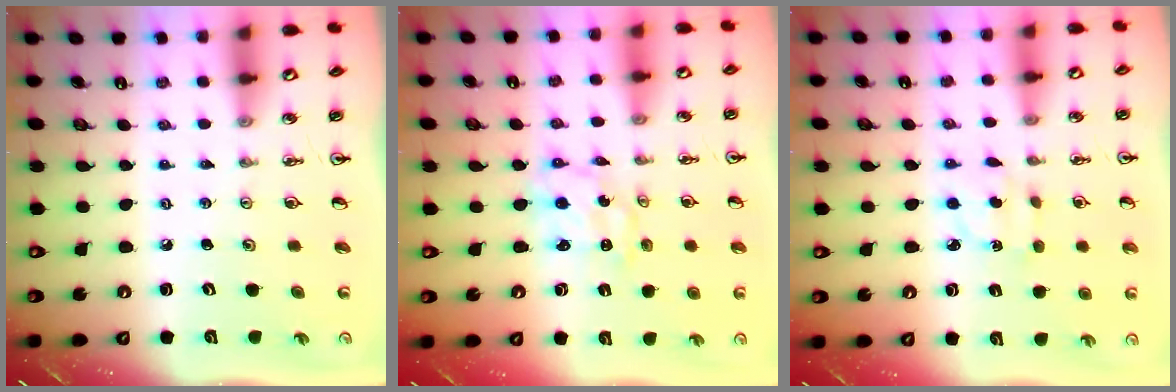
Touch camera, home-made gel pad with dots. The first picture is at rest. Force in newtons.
{"total": 2.7, "press": 2.7, "slide": 0.3}
{"total": 3.6, "press": 3.6, "slide": 0.4}